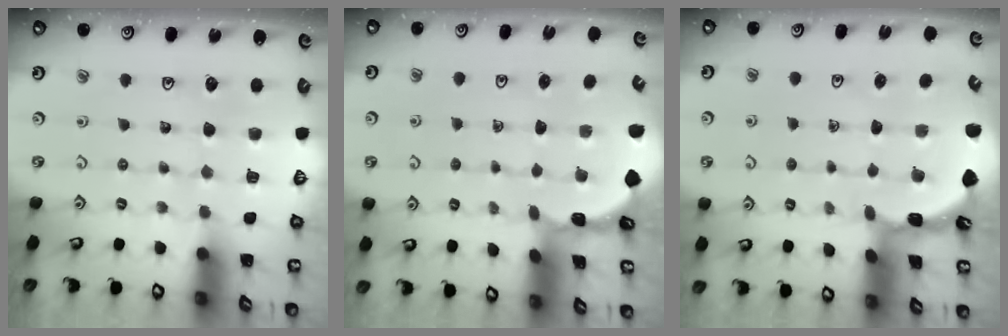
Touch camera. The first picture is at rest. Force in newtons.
{"total": 0.7, "press": 0.7, "slide": 0.1}
{"total": 1.7, "press": 1.6, "slide": 0.1}